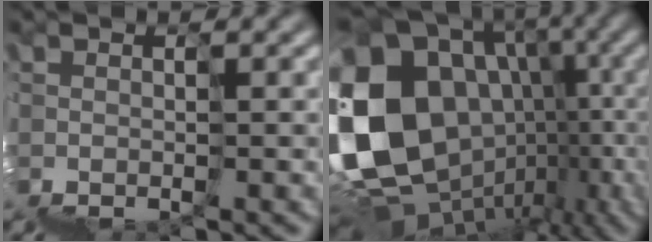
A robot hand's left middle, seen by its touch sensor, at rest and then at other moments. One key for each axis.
{"total": 17.6, "fx": 1.5, "fy": 13.9, "fz": 10.7, "tx": -0.229, "ty": 0.004, "tz": 0.069}